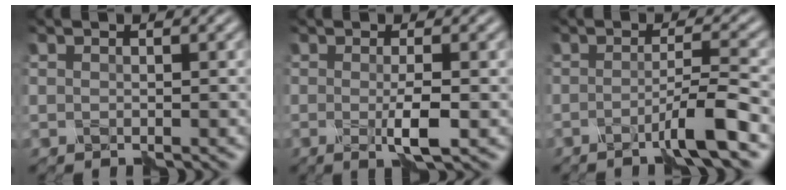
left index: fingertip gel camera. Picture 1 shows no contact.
{"total": 2.5, "force": [-0.7, 0.2, 2.4], "torque": [-0.038, 0.000, -0.014]}
{"total": 3.5, "force": [-1.8, 0.2, 3.0], "torque": [-0.041, 0.006, -0.046]}